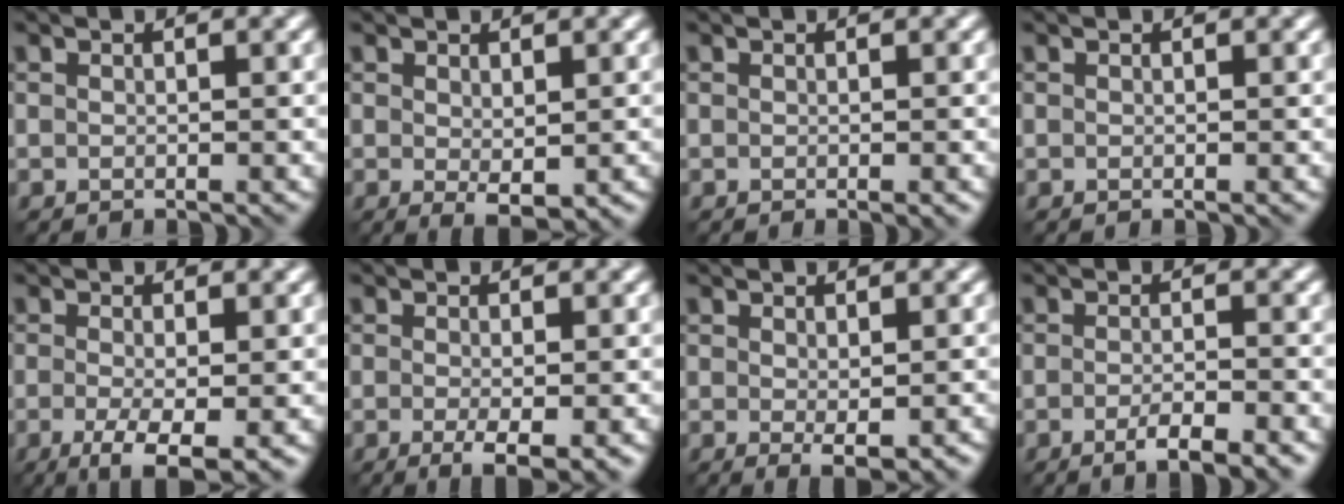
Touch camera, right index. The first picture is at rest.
{"total": 2.0, "force": [-0.1, 0.8, 1.8], "torque": [-0.028, -0.008, 0.006]}
{"total": 0.7, "force": [-0.3, 0.0, 0.6], "torque": [-0.007, -0.004, -0.003]}
{"total": 0.0}
{"total": 4.9, "force": [-1.7, 1.3, 4.4], "torque": [-0.082, -0.010, -0.028]}
{"total": 2.9, "force": [-0.9, 0.6, 2.7], "torque": [-0.047, -0.011, -0.013]}
{"total": 1.8, "force": [-0.3, 0.5, 1.8], "torque": [-0.026, -0.009, 0.000]}
{"total": 3.7, "force": [-1.9, 0.8, 3.0], "torque": [-0.047, -0.002, -0.034]}